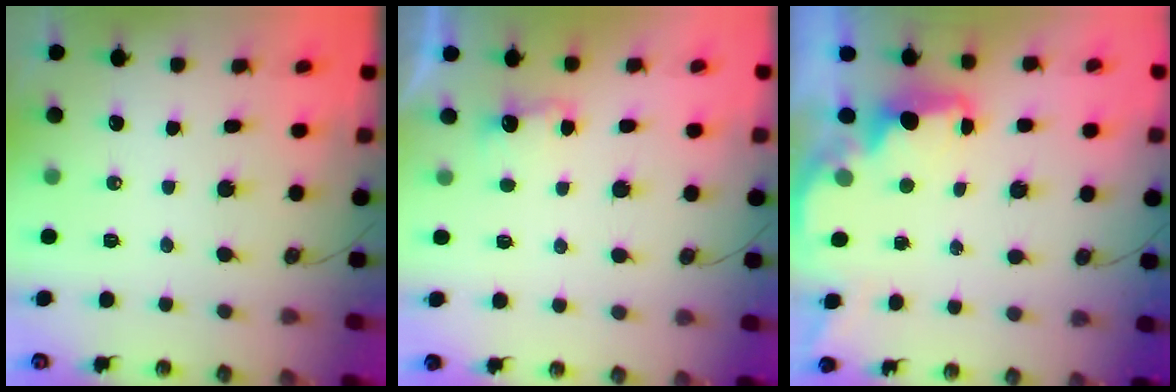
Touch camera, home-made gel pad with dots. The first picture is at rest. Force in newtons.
{"total": 2.7, "press": 2.5, "slide": 0.9}
{"total": 2.1, "press": 1.9, "slide": 0.8}